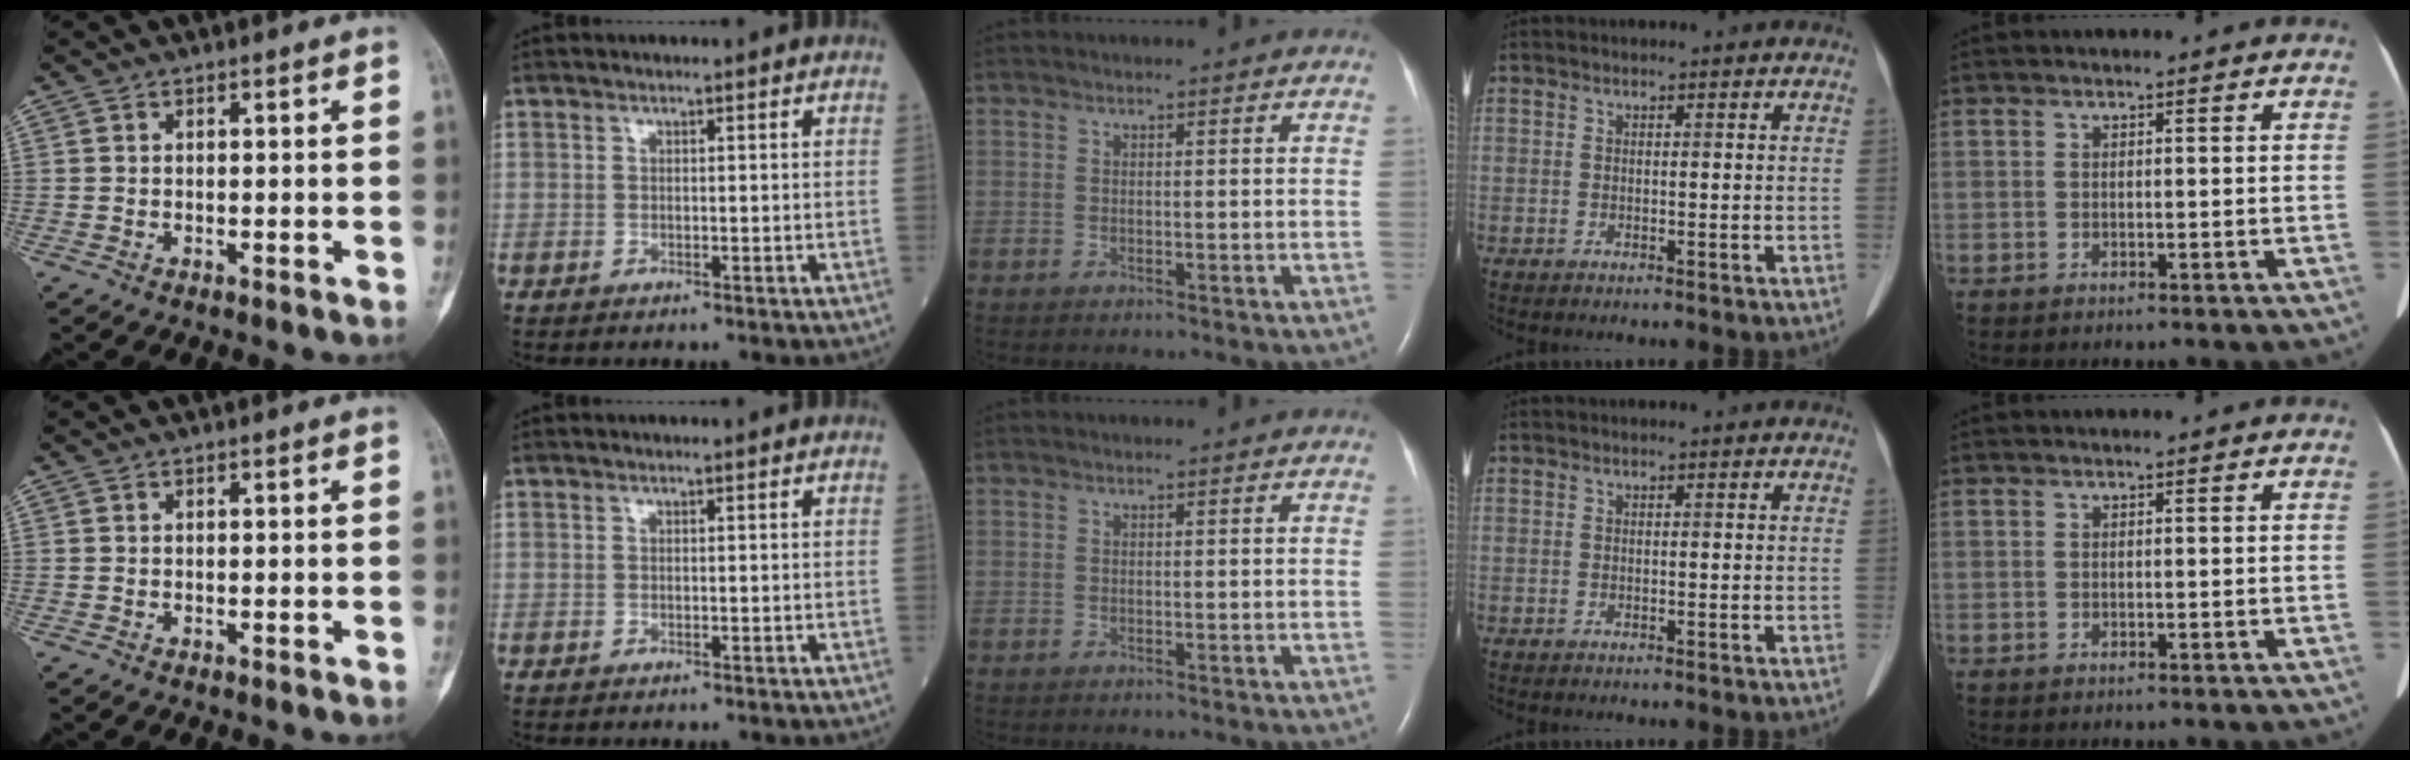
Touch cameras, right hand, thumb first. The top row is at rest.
{}